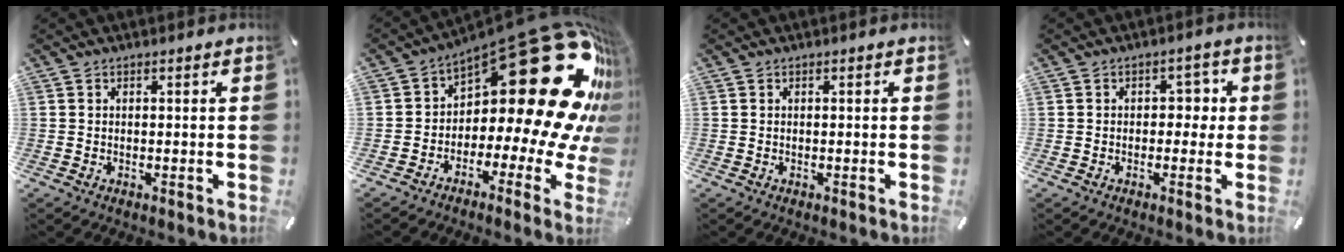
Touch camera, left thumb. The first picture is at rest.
{"total": 33.0, "force": [11.9, 14.9, 27.0], "torque": [-0.374, -0.110, 0.226]}
{"total": 0.0}
{"total": 3.8, "force": [-0.3, 2.8, 2.5], "torque": [-0.027, 0.004, -0.017]}